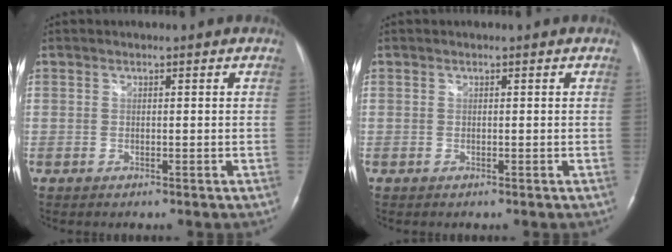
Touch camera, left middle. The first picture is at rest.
{"total": 0.0}